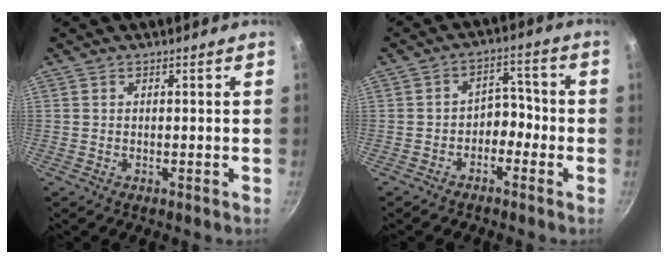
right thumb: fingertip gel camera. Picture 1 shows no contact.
{"total": 5.4, "force": [-2.2, 3.9, 3.1], "torque": [-0.018, 0.036, -0.048]}